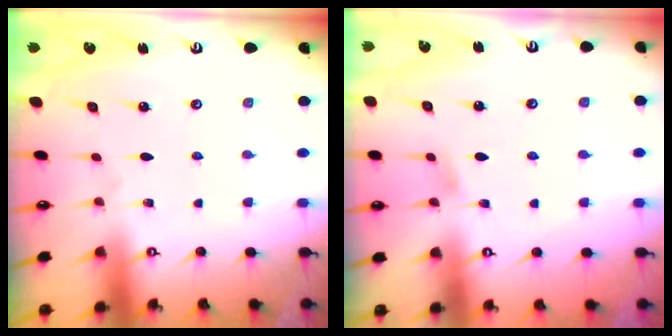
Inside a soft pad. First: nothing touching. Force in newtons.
{"total": 3.3, "press": 3.2, "slide": 0.5}